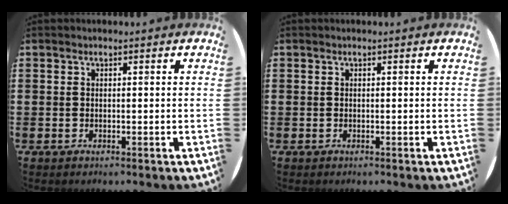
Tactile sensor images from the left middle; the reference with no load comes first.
{"total": 0.0}